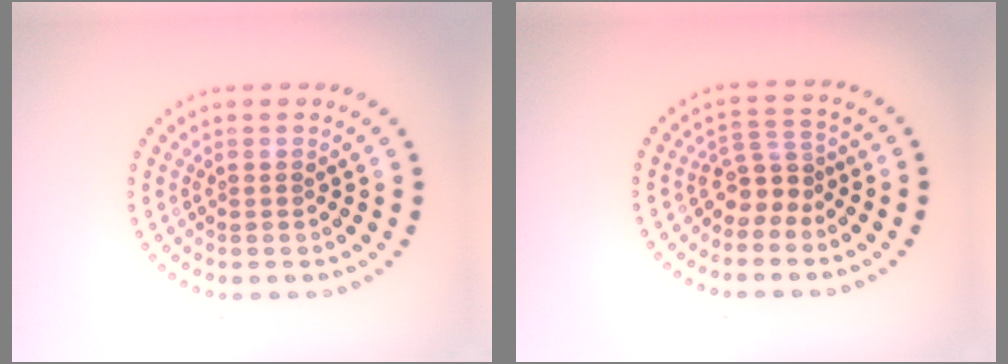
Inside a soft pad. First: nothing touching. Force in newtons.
{"total": 2.8, "press": 1.9, "slide": 2.0}